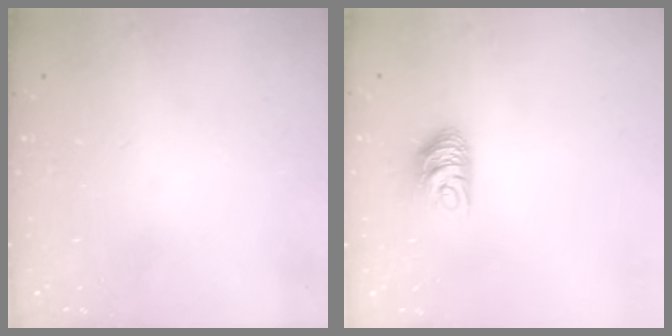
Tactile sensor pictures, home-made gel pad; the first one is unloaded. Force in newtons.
{"total": 7.3, "press": 7.3, "slide": 0.8}